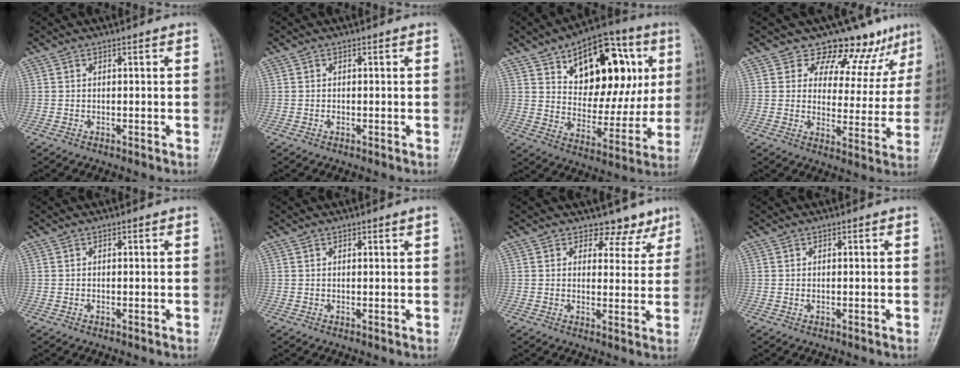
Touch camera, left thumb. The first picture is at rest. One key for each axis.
{"total": 0.6, "fx": -0.1, "fy": 0.5, "fz": 0.2, "tx": -0.001, "ty": 0.002, "tz": -0.001}
{"total": 22.3, "fx": 7.9, "fy": 12.7, "fz": 16.5, "tx": -0.177, "ty": -0.012, "tz": 0.122}
{"total": 10.9, "fx": 8.9, "fy": 5.5, "fz": 2.8, "tx": 0.008, "ty": -0.060, "tz": 0.110}
{"total": 0.0}
{"total": 0.7, "fx": 0.5, "fy": 0.1, "fz": 0.4, "tx": -0.005, "ty": -0.003, "tz": 0.009}
{"total": 5.3, "fx": 4.1, "fy": 3.4, "fz": 0.5, "tx": 0.025, "ty": -0.028, "tz": 0.045}
{"total": 0.0}